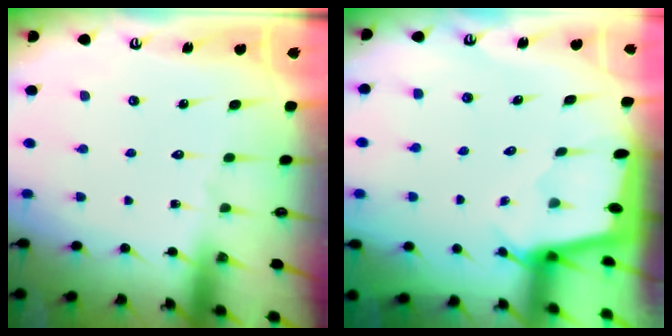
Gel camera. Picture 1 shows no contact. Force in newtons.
{"total": 1.7, "press": 1.6, "slide": 0.2}